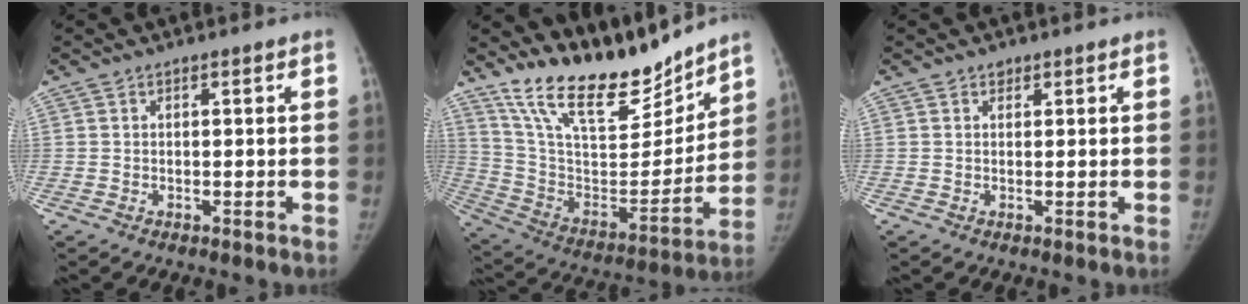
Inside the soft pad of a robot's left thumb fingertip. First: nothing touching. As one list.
[{"total": 22.8, "force": [19.0, 7.1, 10.3], "torque": [-0.131, -0.106, 0.333]}, {"total": 0.8, "force": [0.5, 0.6, 0.1], "torque": [0.006, -0.003, 0.005]}]